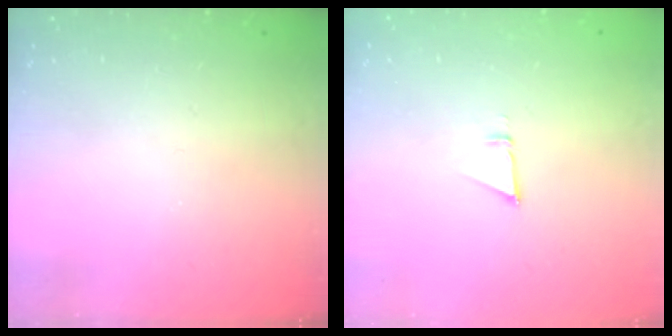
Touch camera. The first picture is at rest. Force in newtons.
{"total": 2.6, "press": 2.5, "slide": 0.8}